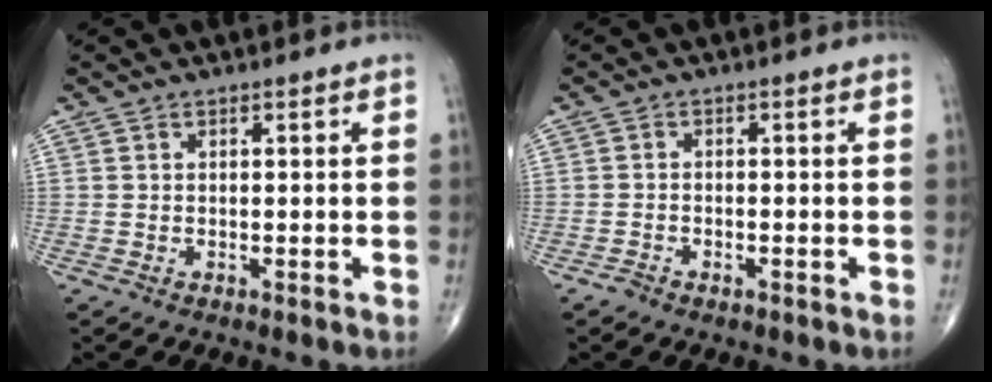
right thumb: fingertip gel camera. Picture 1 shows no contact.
{"total": 1.8, "force": [-1.3, 0.9, 0.9], "torque": [-0.018, 0.010, -0.020]}